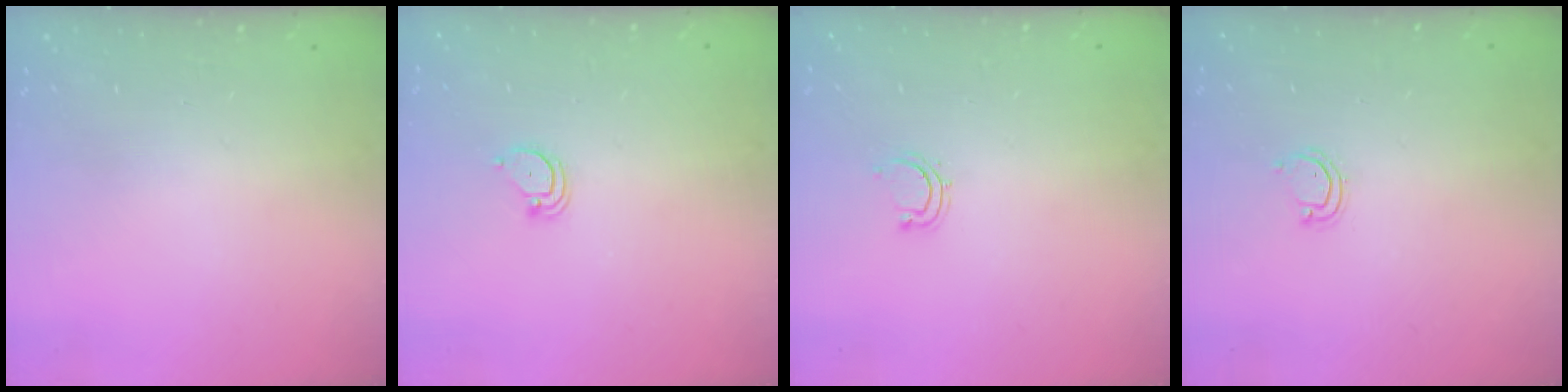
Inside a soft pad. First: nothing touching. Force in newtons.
{"total": 2.7, "press": 2.7, "slide": 0.2}
{"total": 4.0, "press": 3.8, "slide": 1.1}
{"total": 3.5, "press": 3.5, "slide": 0.3}